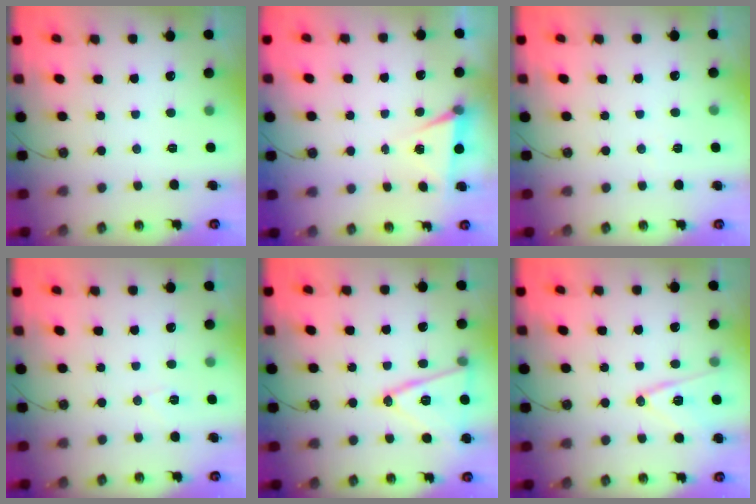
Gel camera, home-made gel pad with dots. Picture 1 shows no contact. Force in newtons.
{"total": 5.0, "press": 2.2, "slide": 4.5}
{"total": 5.3, "press": 3.1, "slide": 4.3}
{"total": 5.8, "press": 5.6, "slide": 1.5}
{"total": 15.7, "press": 15.3, "slide": 3.4}
{"total": 12.9, "press": 12.6, "slide": 2.8}